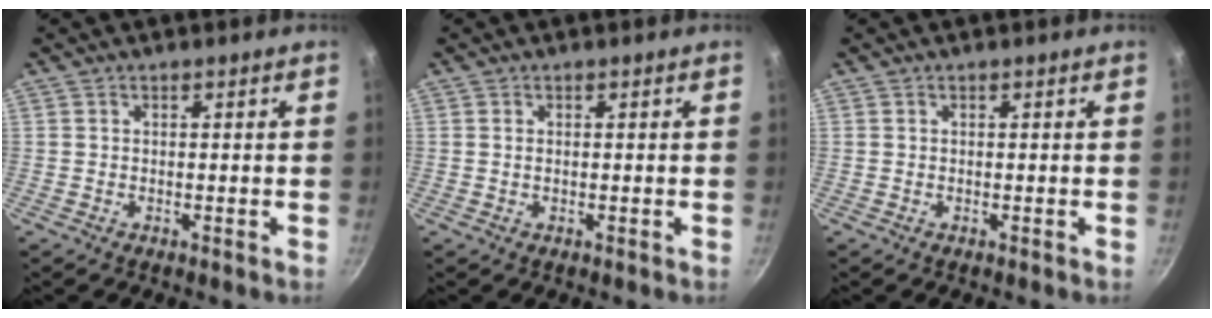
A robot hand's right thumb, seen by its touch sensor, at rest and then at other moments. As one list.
[{"total": 0.7, "force": [0.2, 0.5, 0.4], "torque": [-0.006, 0.002, 0.003]}, {"total": 0.0}]